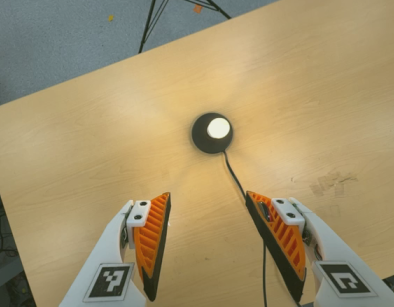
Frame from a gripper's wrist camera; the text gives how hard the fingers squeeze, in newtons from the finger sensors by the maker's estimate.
{"total": 0.0}